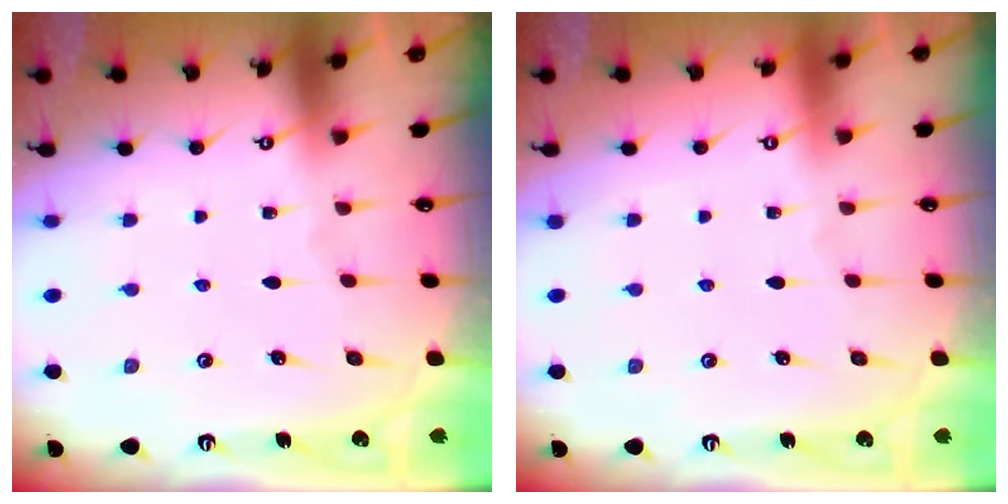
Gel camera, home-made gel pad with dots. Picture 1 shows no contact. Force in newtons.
{"total": 3.9, "press": 3.9, "slide": 0.1}